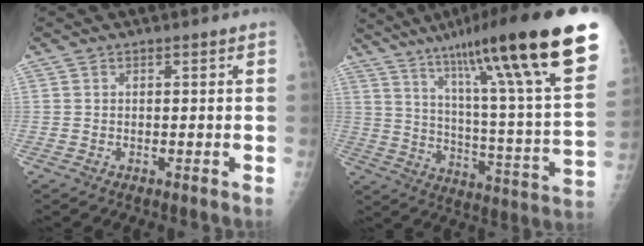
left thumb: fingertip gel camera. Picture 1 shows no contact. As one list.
[{"total": 30.3, "force": [18.9, 2.7, 23.5], "torque": [-0.328, -0.062, 0.287]}]